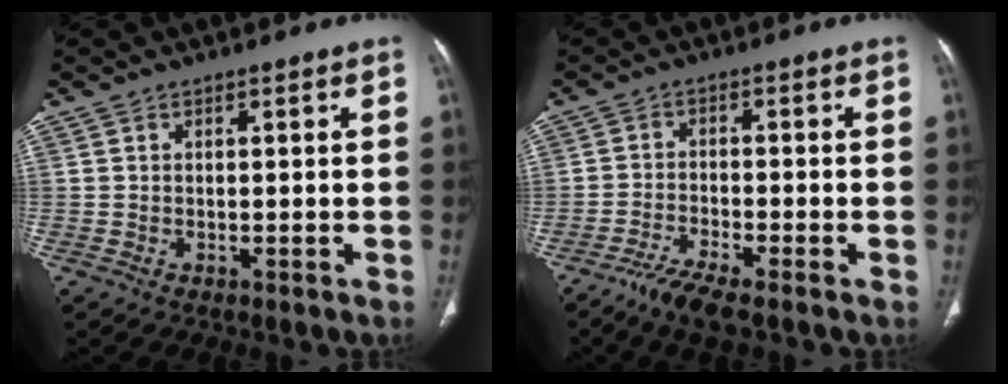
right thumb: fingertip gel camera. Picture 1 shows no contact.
{"total": 5.0, "force": [-3.8, 0.4, 3.3], "torque": [-0.081, 0.008, -0.078]}